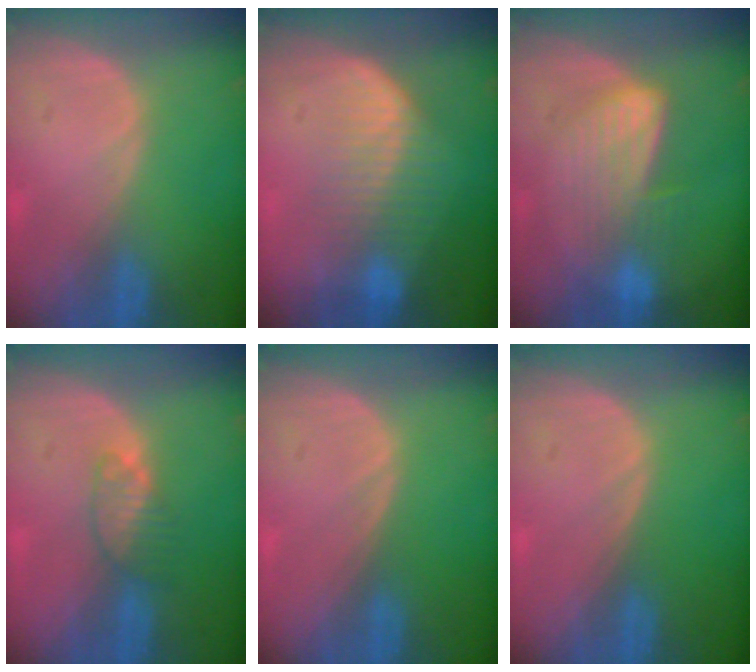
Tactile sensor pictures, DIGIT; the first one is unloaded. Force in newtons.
{"total": 7.2, "press": 6.6, "slide": 2.8}
{"total": 6.5, "press": 6.5, "slide": 1.0}
{"total": 3.4, "press": 3.3, "slide": 0.6}
{"total": 0.0}
{"total": 0.0}